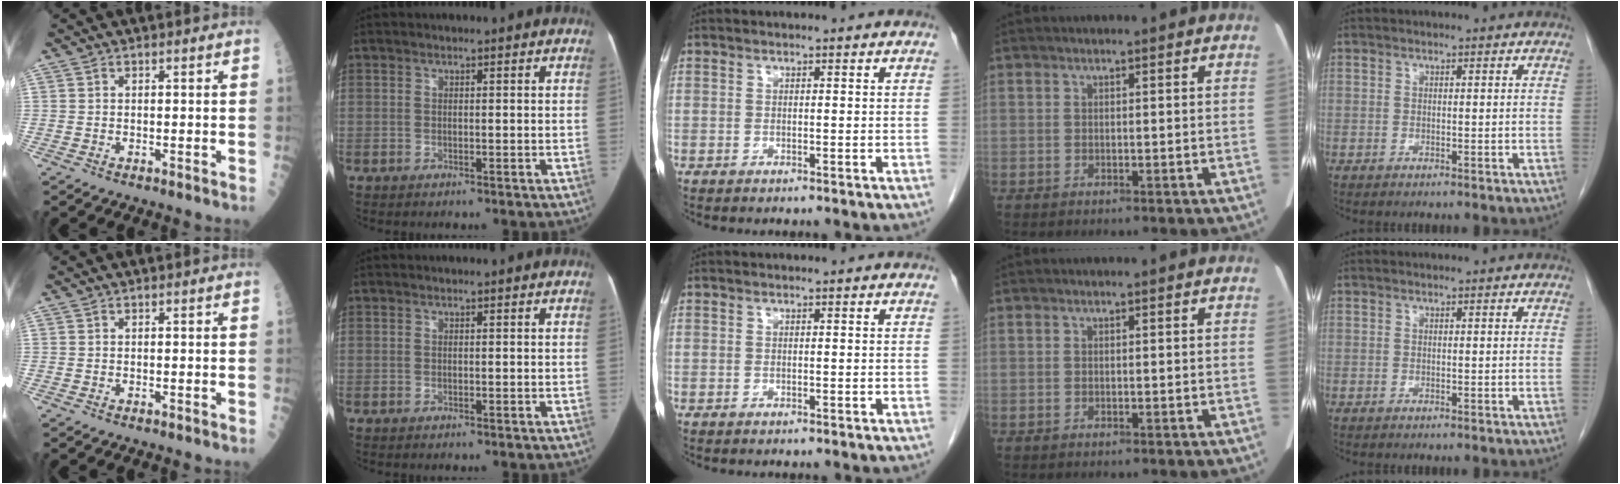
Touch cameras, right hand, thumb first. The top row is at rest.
{}